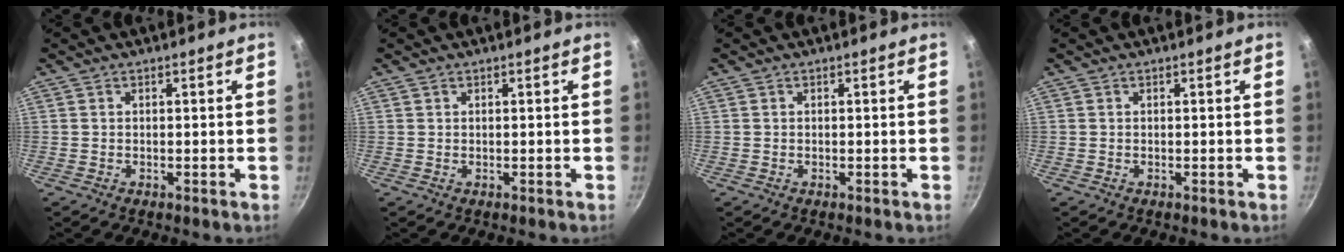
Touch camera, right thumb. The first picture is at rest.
{"total": 0.0}
{"total": 0.0}
{"total": 0.0}